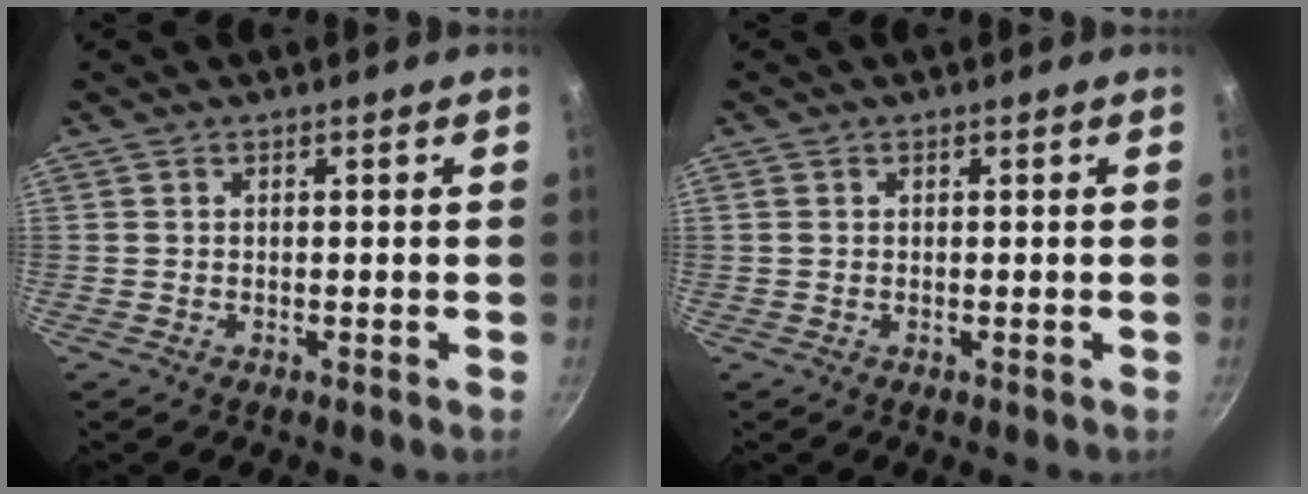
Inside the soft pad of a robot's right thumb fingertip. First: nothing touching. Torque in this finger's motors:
{"motor_torque": [-0.06, -0.29, -0.49, 0.41, 0.07]}